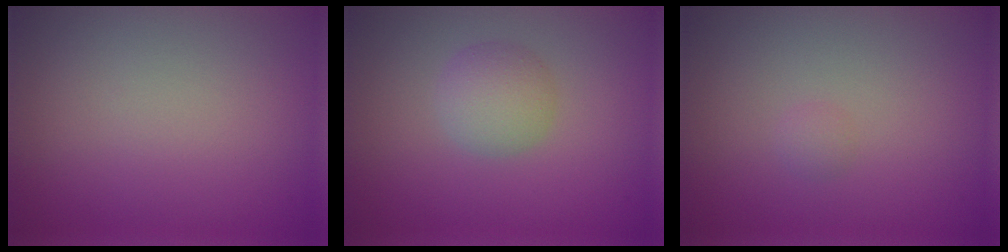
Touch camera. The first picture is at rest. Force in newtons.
{"total": 2.7, "press": 2.7, "slide": 0.1}
{"total": 0.6, "press": 0.6, "slide": 0.1}